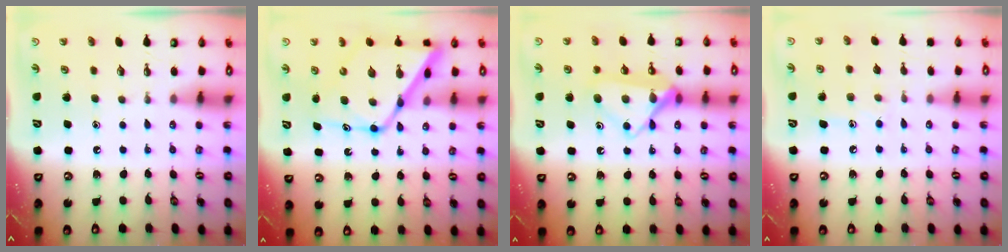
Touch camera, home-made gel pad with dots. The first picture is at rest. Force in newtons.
{"total": 17.3, "press": 17.2, "slide": 1.7}
{"total": 14.8, "press": 14.8, "slide": 0.5}
{"total": 7.0, "press": 7.0, "slide": 0.1}